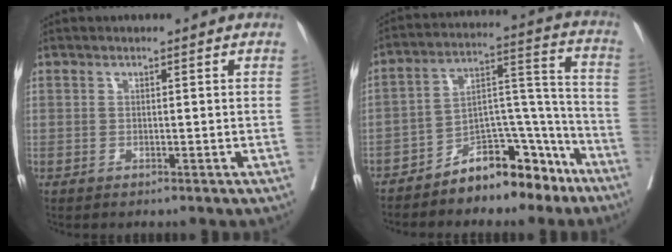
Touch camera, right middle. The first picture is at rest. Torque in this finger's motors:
{"motor_torque": [1.10, -1.04, 0.15, 0.03]}